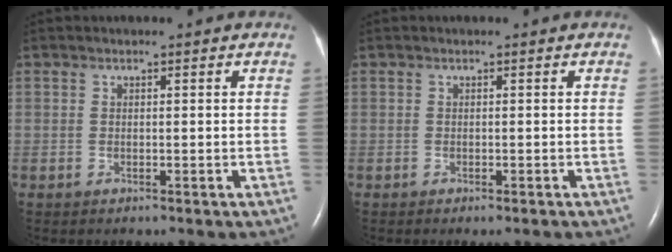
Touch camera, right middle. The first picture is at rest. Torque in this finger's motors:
{"motor_torque": [0.30, -0.33, 0.12, 0.03]}